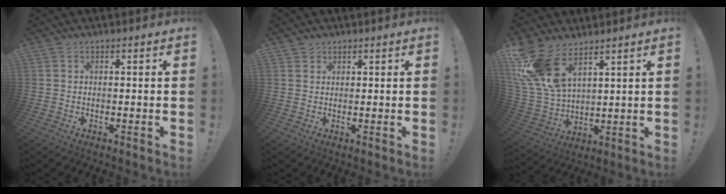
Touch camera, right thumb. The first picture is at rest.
{"total": 1.5, "force": [1.2, 1.0, 0.1], "torque": [0.003, -0.006, 0.022]}
{"total": 14.9, "force": [9.4, 7.4, 9.0], "torque": [-0.200, -0.059, 0.176]}